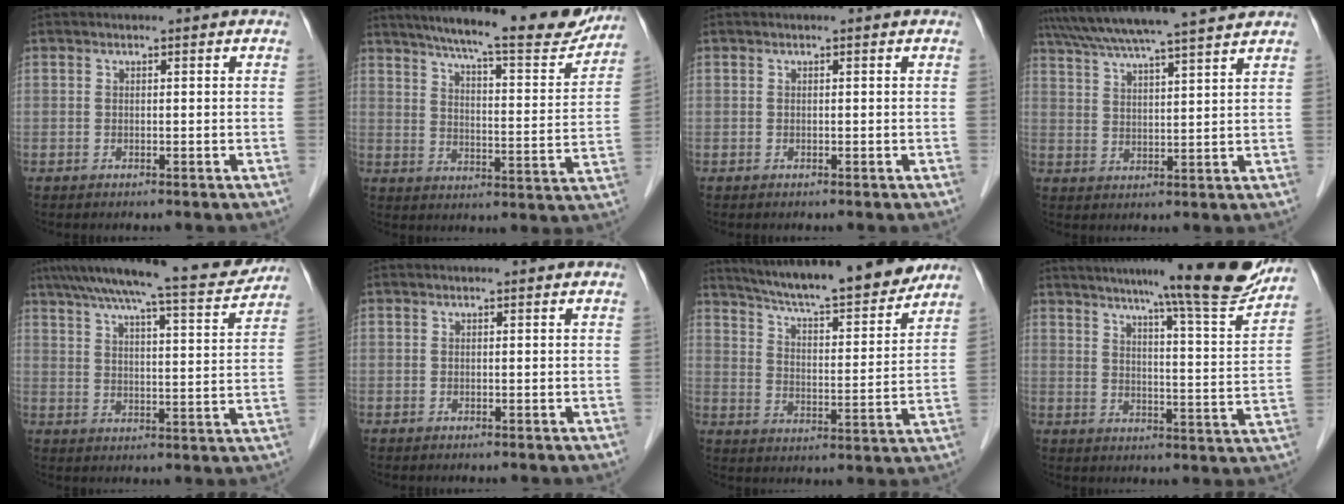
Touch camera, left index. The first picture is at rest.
{"total": 20.7, "force": [18.0, 2.1, 9.8], "torque": [-0.149, -0.028, 0.239]}
{"total": 0.0}
{"total": 15.7, "force": [14.0, -0.8, 6.9], "torque": [-0.125, 0.016, 0.205]}
{"total": 15.0, "force": [13.3, 0.8, 6.9], "torque": [-0.107, 0.004, 0.182]}
{"total": 0.0}
{"total": 18.6, "force": [16.6, 1.5, 8.3], "torque": [-0.133, -0.004, 0.245]}
{"total": 17.3, "force": [15.0, -0.3, 8.6], "torque": [-0.116, -0.036, 0.193]}